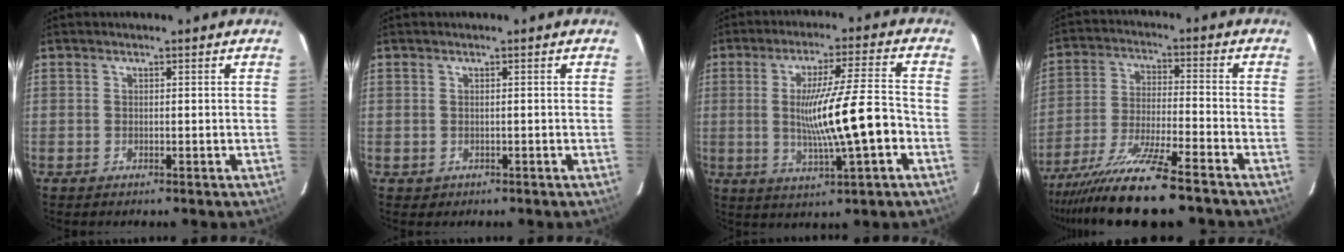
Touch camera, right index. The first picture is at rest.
{"total": 0.5, "force": [-0.1, 0.5, 0.2], "torque": [-0.005, 0.000, 0.004]}
{"total": 12.4, "force": [-2.0, 0.0, 12.2], "torque": [-0.214, -0.002, -0.033]}
{"total": 14.1, "force": [-11.2, 0.2, 8.5], "torque": [-0.160, -0.032, -0.194]}